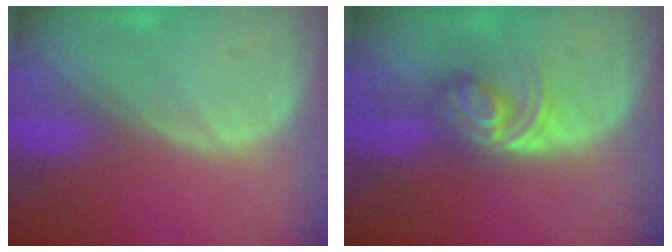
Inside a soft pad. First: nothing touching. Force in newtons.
{"total": 5.7, "press": 4.8, "slide": 3.1}